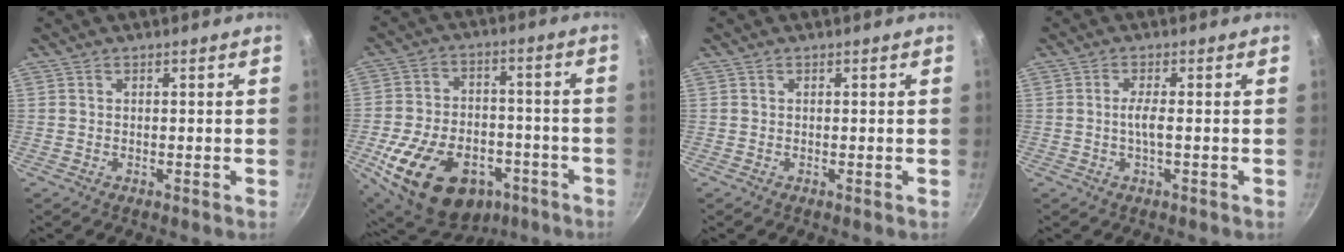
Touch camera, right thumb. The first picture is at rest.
{"total": 23.0, "force": [-10.0, 15.1, 14.1], "torque": [-0.227, 0.043, -0.146]}
{"total": 0.0}
{"total": 2.4, "force": [-0.4, 0.2, 2.4], "torque": [-0.054, 0.003, -0.009]}